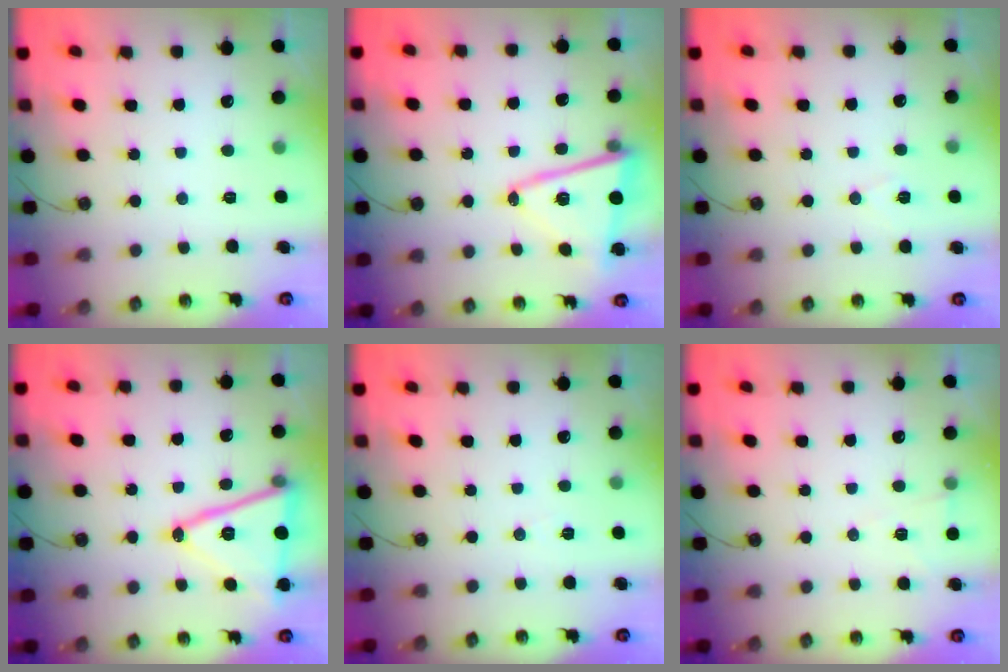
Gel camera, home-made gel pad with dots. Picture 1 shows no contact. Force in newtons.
{"total": 14.0, "press": 13.9, "slide": 1.3}
{"total": 6.1, "press": 4.0, "slide": 4.6}
{"total": 17.8, "press": 17.4, "slide": 3.5}
{"total": 3.7, "press": 2.2, "slide": 3.0}
{"total": 5.9, "press": 4.0, "slide": 4.4}